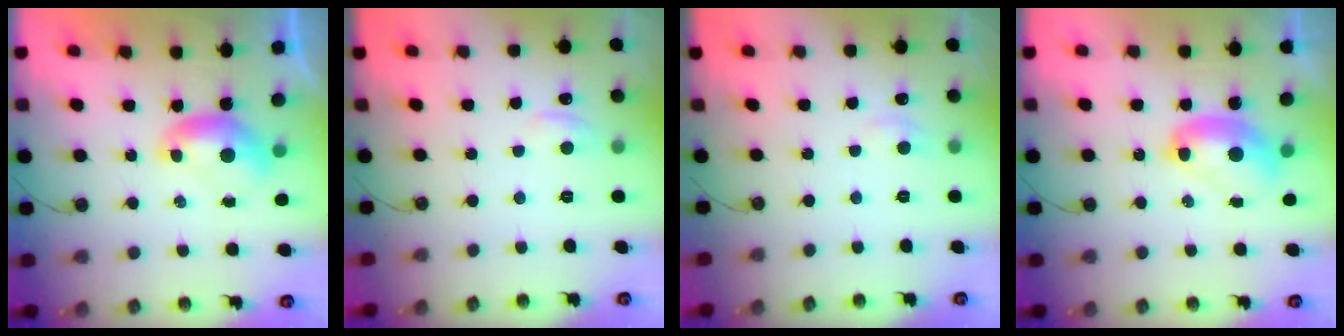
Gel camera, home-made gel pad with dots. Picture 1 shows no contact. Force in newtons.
{"total": 1.4, "press": 1.1, "slide": 0.9}
{"total": 1.1, "press": 0.8, "slide": 0.8}
{"total": 3.1, "press": 3.1, "slide": 0.0}